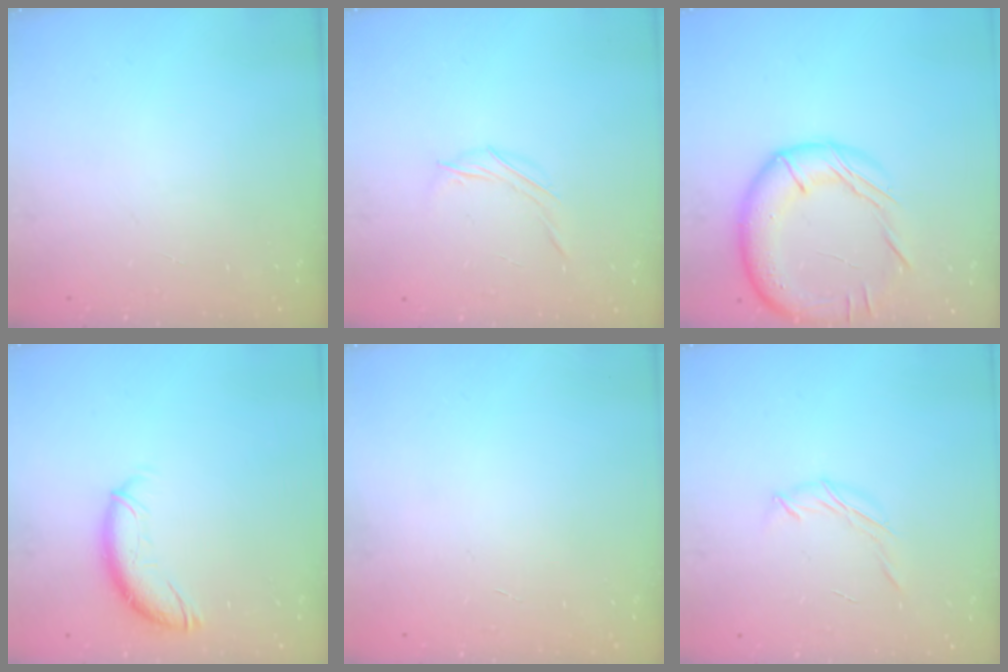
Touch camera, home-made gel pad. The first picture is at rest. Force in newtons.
{"total": 4.0, "press": 3.9, "slide": 1.0}
{"total": 17.5, "press": 17.3, "slide": 2.1}
{"total": 10.7, "press": 10.6, "slide": 1.4}
{"total": 0.0}
{"total": 8.0, "press": 7.9, "slide": 1.6}